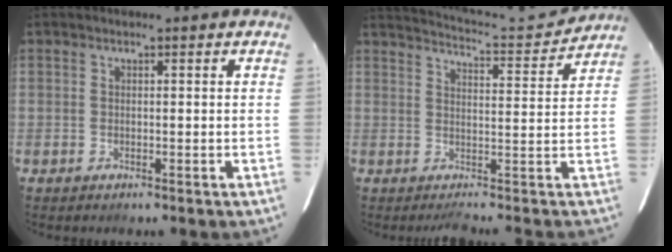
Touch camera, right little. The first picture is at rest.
{"total": 9.9, "force": [9.4, -2.1, 2.4], "torque": [-0.058, -0.001, 0.123]}